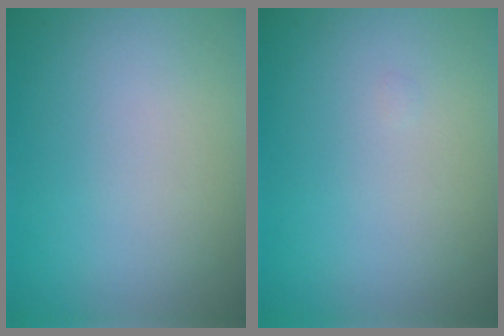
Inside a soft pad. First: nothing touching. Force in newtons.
{"total": 0.0}